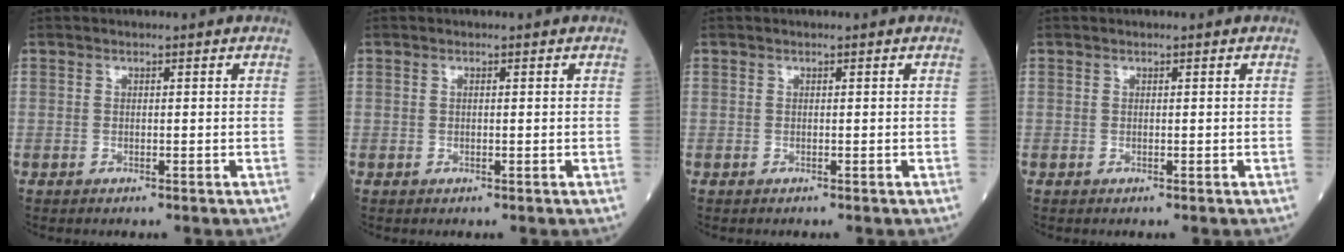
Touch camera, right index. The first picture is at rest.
{"total": 0.0}
{"total": 0.0}
{"total": 0.0}